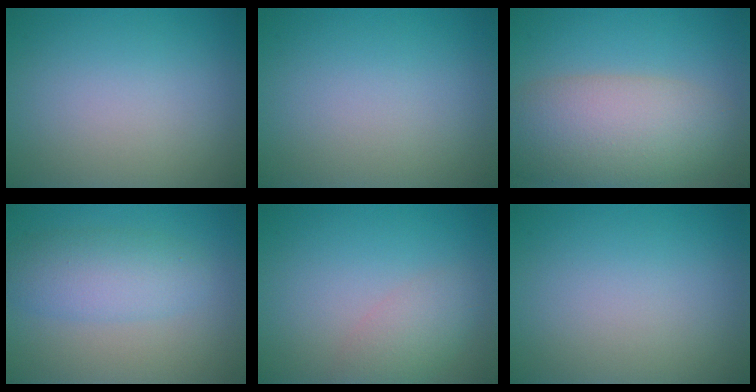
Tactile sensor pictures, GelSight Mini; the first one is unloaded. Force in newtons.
{"total": 0.0}
{"total": 8.7, "press": 8.7, "slide": 0.7}
{"total": 4.1, "press": 4.1, "slide": 0.0}
{"total": 2.7, "press": 2.7, "slide": 0.2}
{"total": 0.0}